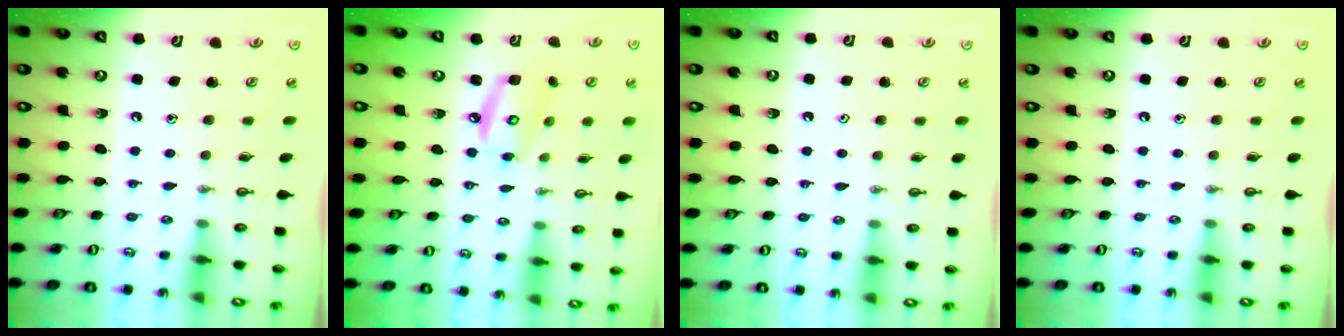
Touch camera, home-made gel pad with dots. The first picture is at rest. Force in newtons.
{"total": 8.6, "press": 8.5, "slide": 0.7}
{"total": 0.9, "press": 0.6, "slide": 0.6}
{"total": 0.0}